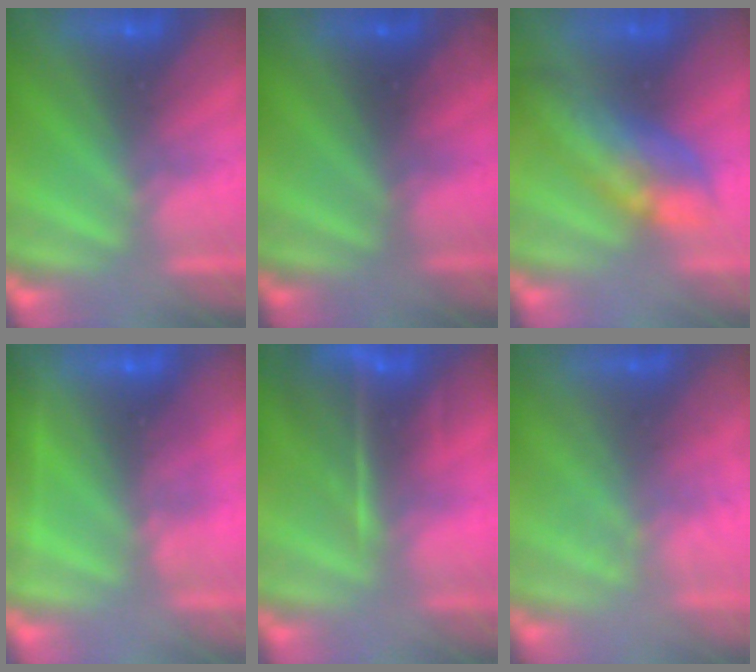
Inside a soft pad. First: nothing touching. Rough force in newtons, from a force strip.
{"total": 2.4}
{"total": 7.6}
{"total": 2.2}
{"total": 7.1}
{"total": 1.7}